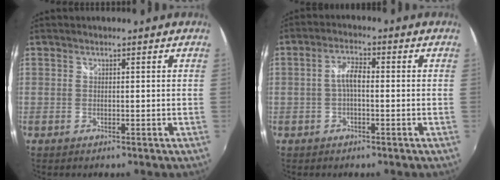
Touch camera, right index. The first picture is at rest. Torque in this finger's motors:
{"motor_torque": [0.46, -0.14, 0.35, 0.08]}